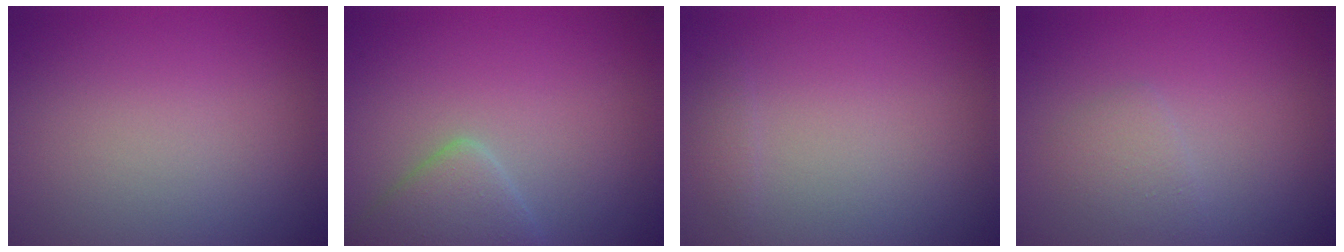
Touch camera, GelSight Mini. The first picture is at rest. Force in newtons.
{"total": 3.3, "press": 3.3, "slide": 0.1}
{"total": 0.7, "press": 0.7, "slide": 0.0}
{"total": 1.5, "press": 1.5, "slide": 0.2}